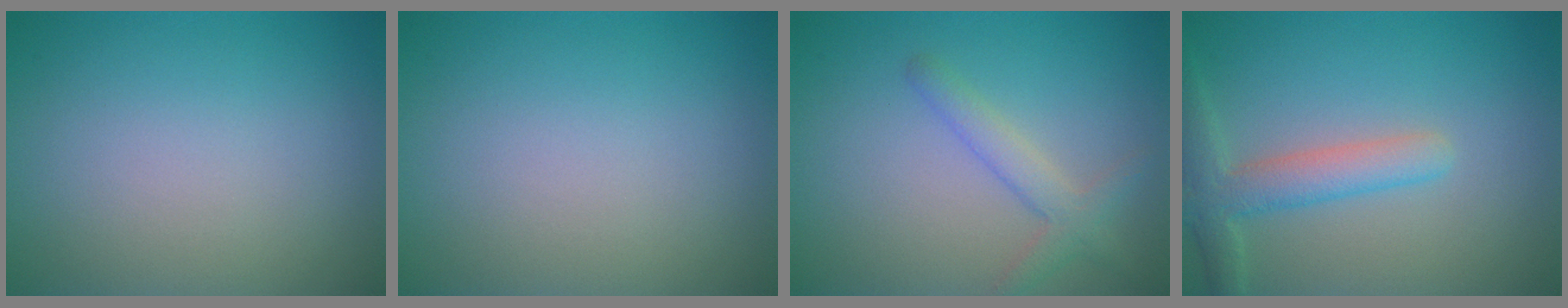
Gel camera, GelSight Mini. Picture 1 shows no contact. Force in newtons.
{"total": 0.0}
{"total": 2.4, "press": 2.4, "slide": 0.1}
{"total": 3.7, "press": 3.7, "slide": 0.2}